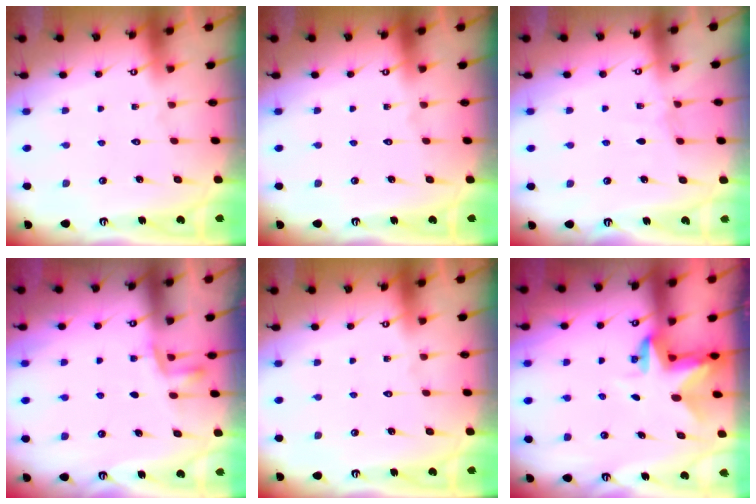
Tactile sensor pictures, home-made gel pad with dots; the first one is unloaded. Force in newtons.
{"total": 0.0}
{"total": 2.5, "press": 2.5, "slide": 0.3}
{"total": 3.6, "press": 3.6, "slide": 0.7}
{"total": 0.0}
{"total": 3.0, "press": 3.0, "slide": 0.4}